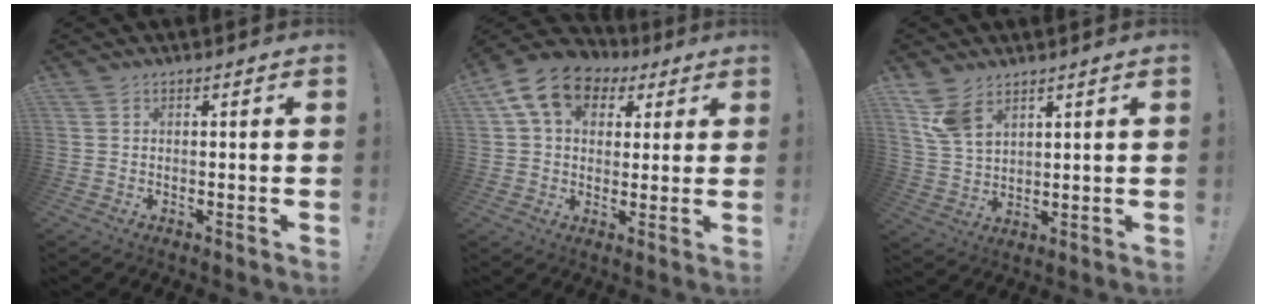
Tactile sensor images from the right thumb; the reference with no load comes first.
{"total": 13.0, "force": [5.4, 9.4, 7.1], "torque": [-0.118, -0.007, 0.106]}
{"total": 7.6, "force": [5.1, 3.8, 4.2], "torque": [-0.074, -0.022, 0.101]}